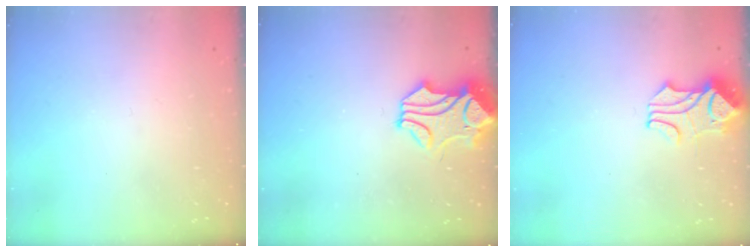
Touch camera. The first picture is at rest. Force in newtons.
{"total": 1.4, "press": 0.6, "slide": 1.3}
{"total": 1.6, "press": 1.2, "slide": 1.0}